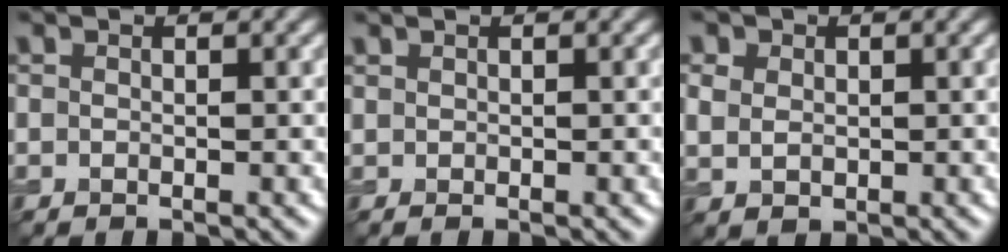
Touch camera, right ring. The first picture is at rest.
{"total": 0.0}
{"total": 3.5, "force": [1.5, 2.6, 1.8], "torque": [-0.038, 0.013, 0.018]}